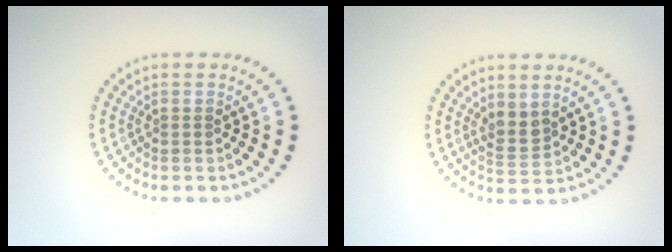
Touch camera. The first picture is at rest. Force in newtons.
{"total": 2.0, "press": 1.6, "slide": 1.1}